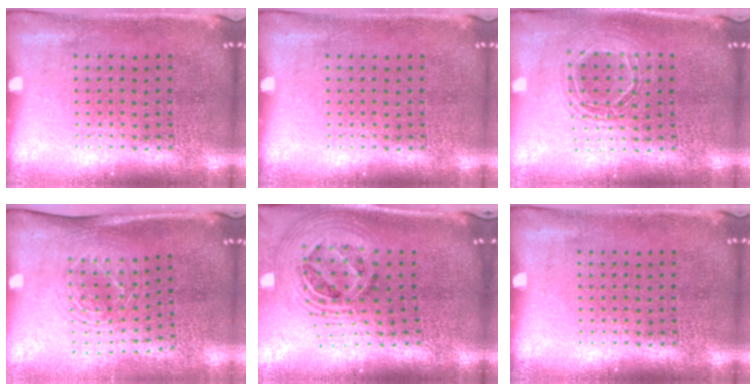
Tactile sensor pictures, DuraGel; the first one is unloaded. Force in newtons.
{"total": 0.0}
{"total": 1.7, "press": 1.5, "slide": 0.9}
{"total": 1.7, "press": 1.3, "slide": 1.1}
{"total": 2.7, "press": 2.0, "slide": 1.9}
{"total": 0.0}